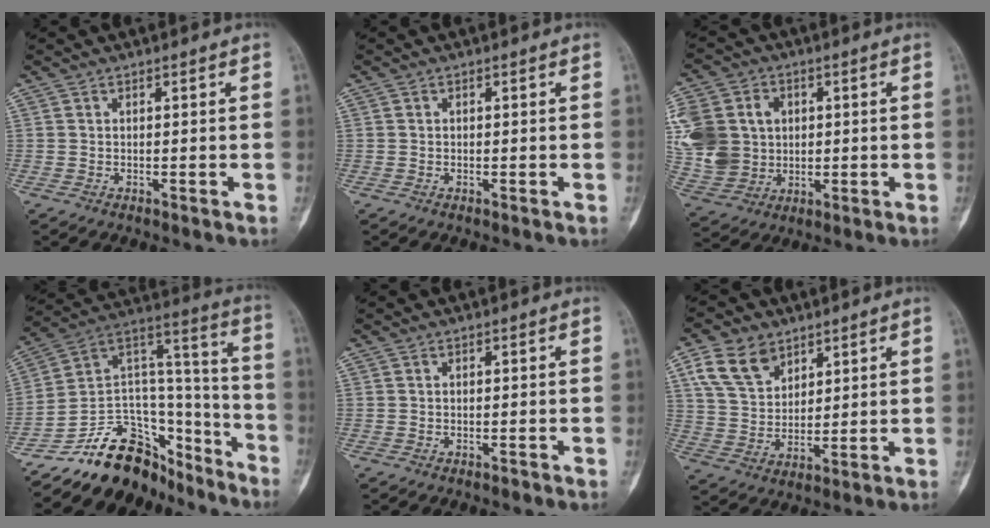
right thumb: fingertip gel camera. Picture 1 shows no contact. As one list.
[{"total": 0.0}, {"total": 19.9, "force": [2.9, 16.8, 10.3], "torque": [-0.234, 0.025, 0.073]}, {"total": 22.4, "force": [-17.1, 12.3, 7.7], "torque": [-0.098, 0.133, -0.283]}, {"total": 0.5, "force": [-0.4, 0.3, 0.2], "torque": [-0.004, 0.000, -0.007]}, {"total": 10.3, "force": [5.7, 6.8, 5.2], "torque": [-0.082, -0.019, 0.116]}]